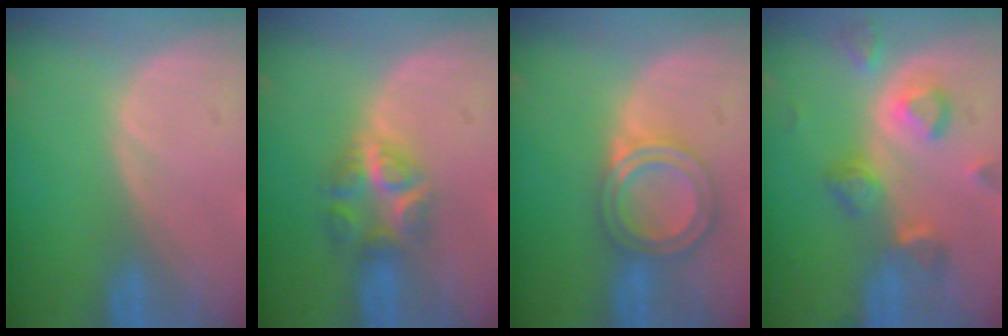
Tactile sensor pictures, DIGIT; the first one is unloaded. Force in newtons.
{"total": 5.8, "press": 5.6, "slide": 1.5}
{"total": 6.2, "press": 5.4, "slide": 2.9}
{"total": 7.1, "press": 6.9, "slide": 1.6}